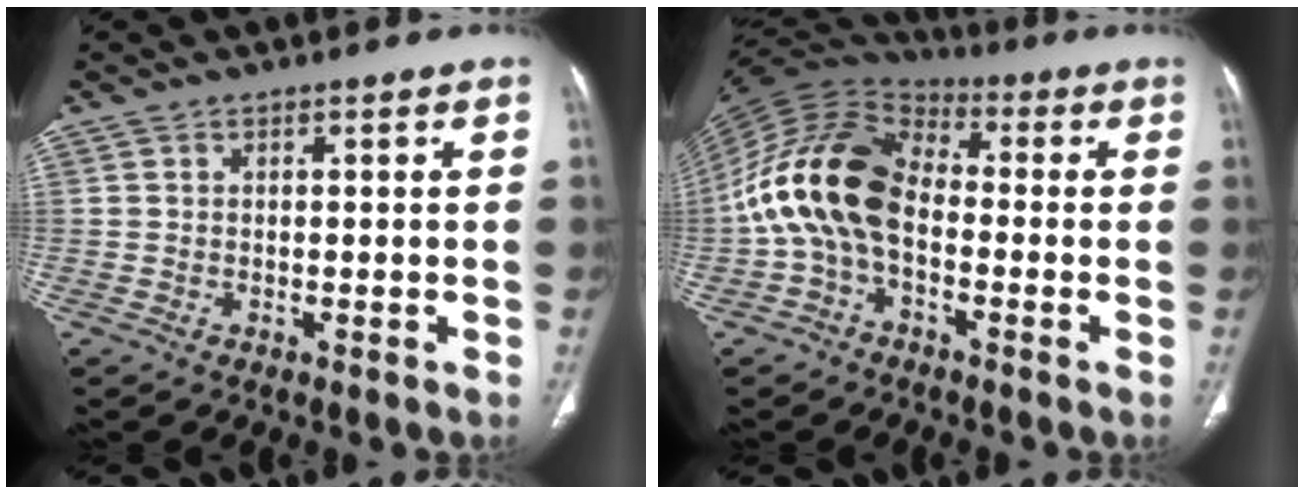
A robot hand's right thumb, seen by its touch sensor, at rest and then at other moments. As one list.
[{"total": 16.3, "force": [-2.0, 10.3, 12.5], "torque": [-0.238, 0.045, -0.047]}]